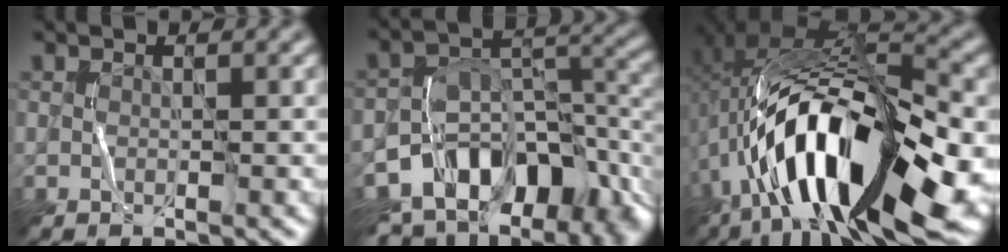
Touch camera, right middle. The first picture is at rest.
{"total": 12.2, "force": [-6.6, 7.7, 6.8], "torque": [-0.103, -0.008, -0.100]}
{"total": 18.4, "force": [-5.7, 7.8, 15.6], "torque": [-0.275, 0.015, -0.093]}